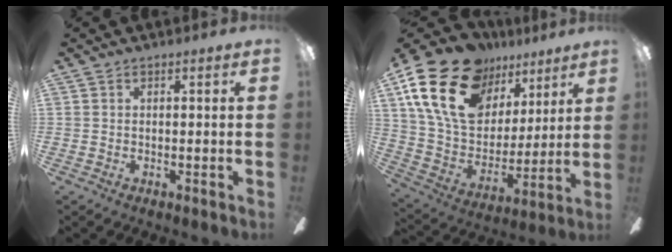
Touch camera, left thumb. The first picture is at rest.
{"total": 23.6, "force": [13.8, 14.3, 12.6], "torque": [-0.258, -0.070, 0.257]}